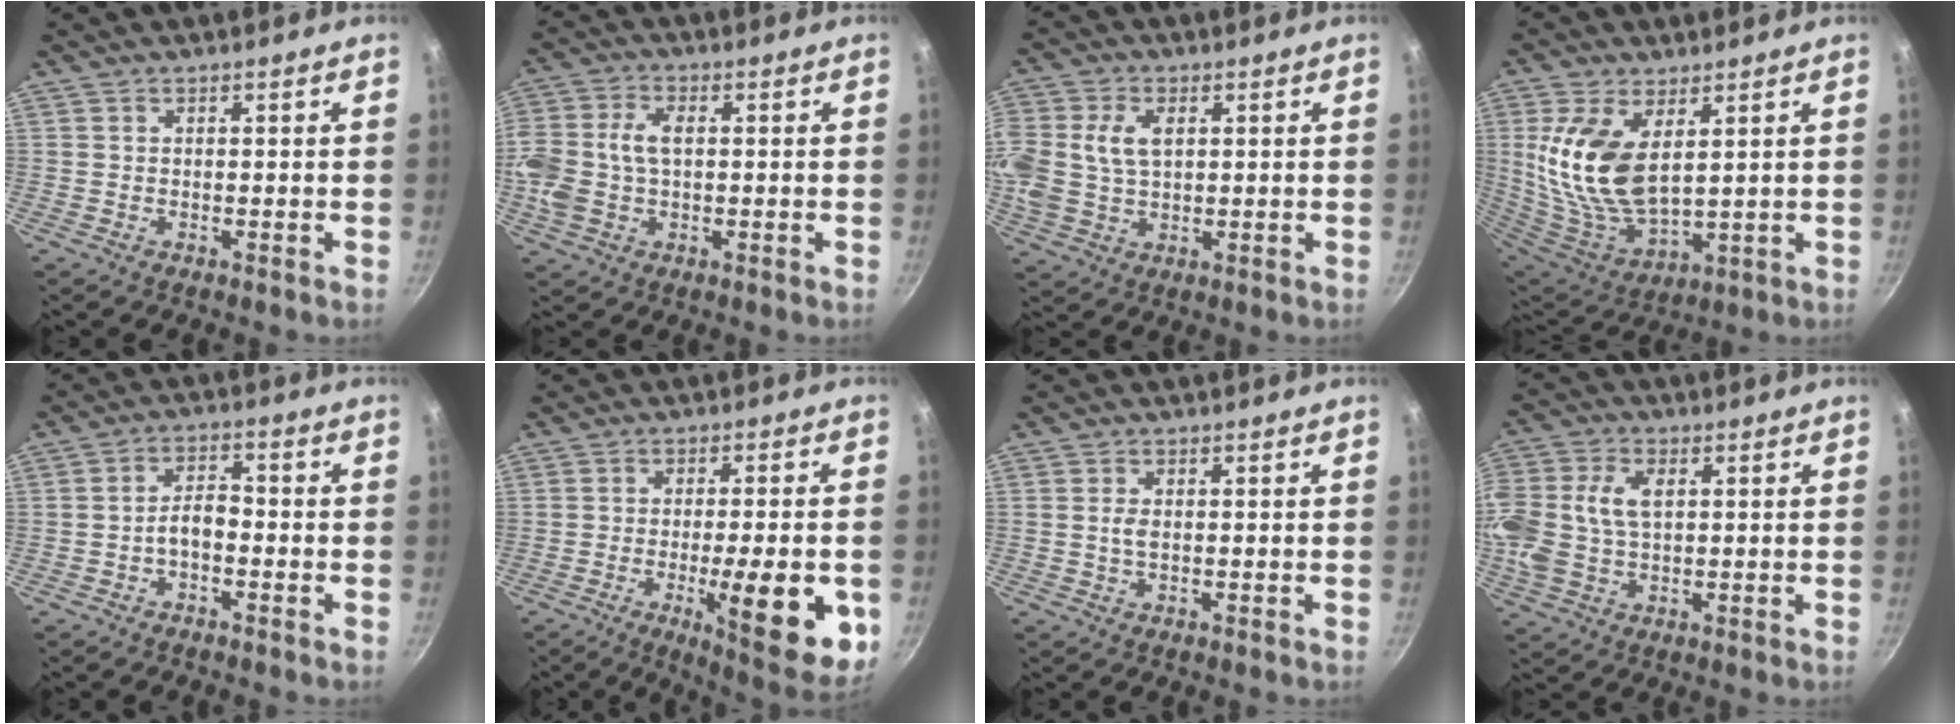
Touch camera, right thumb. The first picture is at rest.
{"total": 11.0, "force": [0.2, 7.1, 8.3], "torque": [-0.174, 0.019, -0.004]}
{"total": 12.7, "force": [2.3, 9.0, 8.7], "torque": [-0.194, 0.014, 0.042]}
{"total": 16.0, "force": [4.2, 8.3, 13.0], "torque": [-0.258, -0.037, 0.094]}
{"total": 4.3, "force": [-1.8, 2.2, 3.2], "torque": [-0.046, 0.029, -0.036]}
{"total": 16.5, "force": [-4.4, 4.2, 15.4], "torque": [-0.189, 0.002, -0.057]}
{"total": 1.7, "force": [0.0, 0.9, 1.5], "torque": [-0.029, 0.002, 0.000]}
{"total": 15.4, "force": [2.0, 10.5, 11.1], "torque": [-0.254, 0.027, 0.033]}